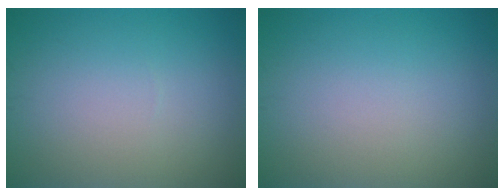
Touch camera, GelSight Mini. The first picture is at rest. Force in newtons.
{"total": 0.0}